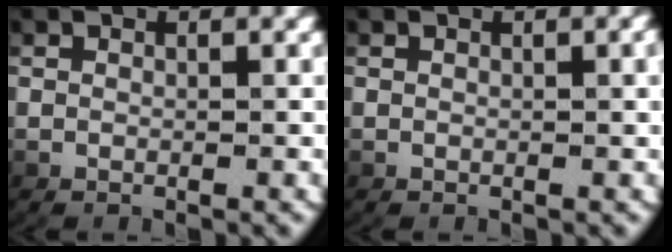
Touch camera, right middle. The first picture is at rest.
{"total": 0.7, "force": [0.2, -0.1, 0.6], "torque": [-0.005, 0.002, 0.003]}